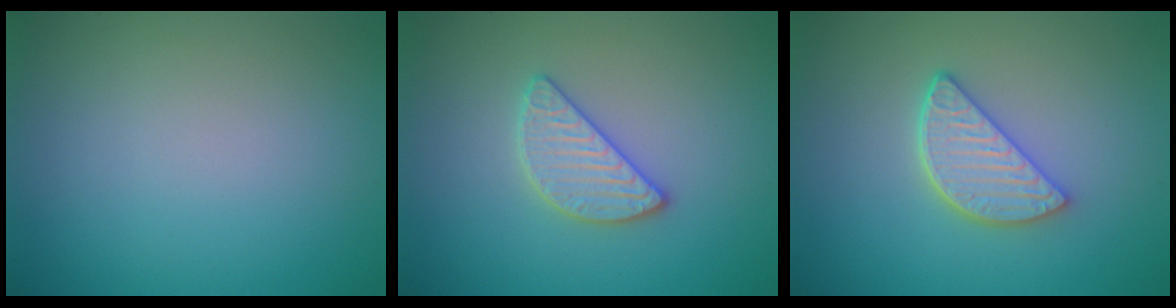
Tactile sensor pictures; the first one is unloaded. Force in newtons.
{"total": 2.8, "press": 2.7, "slide": 0.5}
{"total": 3.8, "press": 3.2, "slide": 2.1}